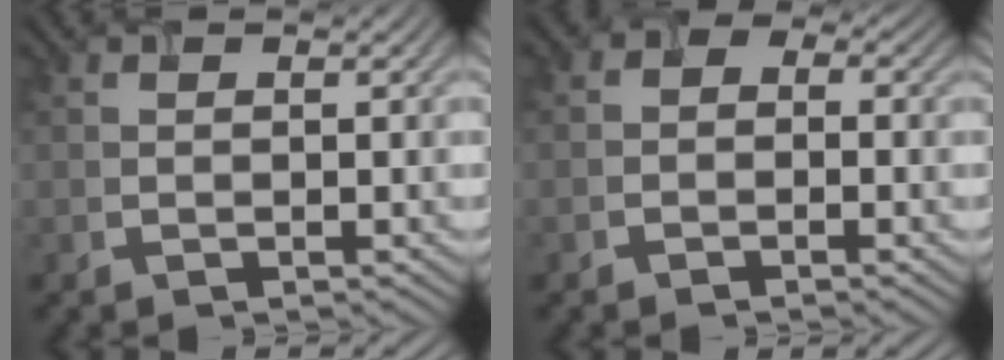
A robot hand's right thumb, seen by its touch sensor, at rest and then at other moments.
{"total": 1.9, "force": [-0.8, 1.5, 0.9], "torque": [-0.014, 0.005, -0.023]}